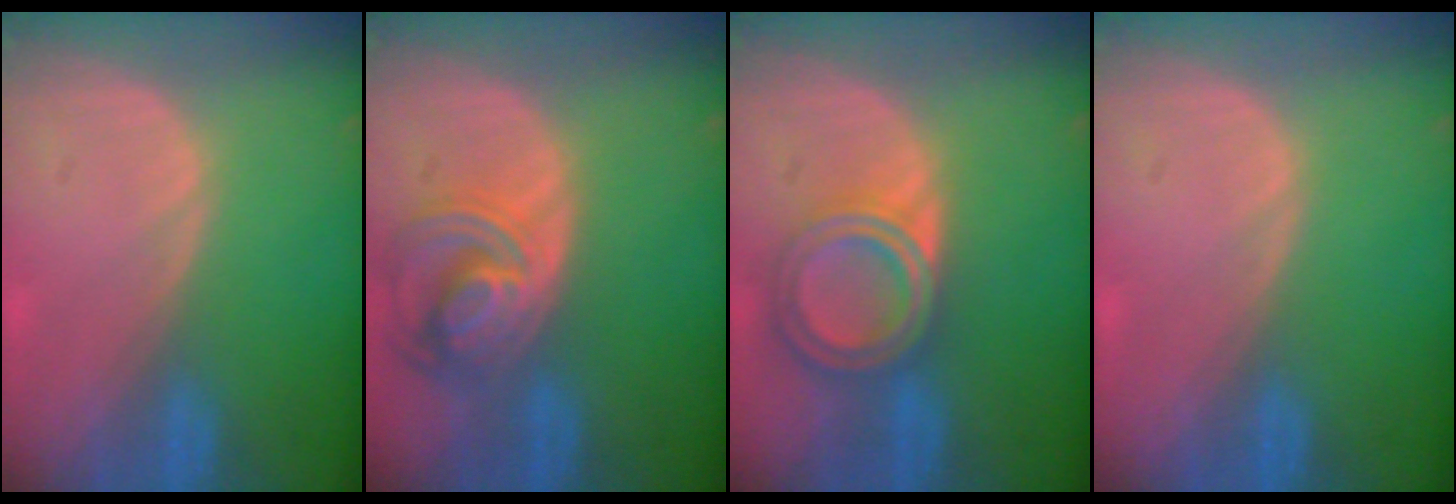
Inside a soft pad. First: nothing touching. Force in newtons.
{"total": 8.3, "press": 7.1, "slide": 4.2}
{"total": 6.9, "press": 6.2, "slide": 3.1}
{"total": 0.0}